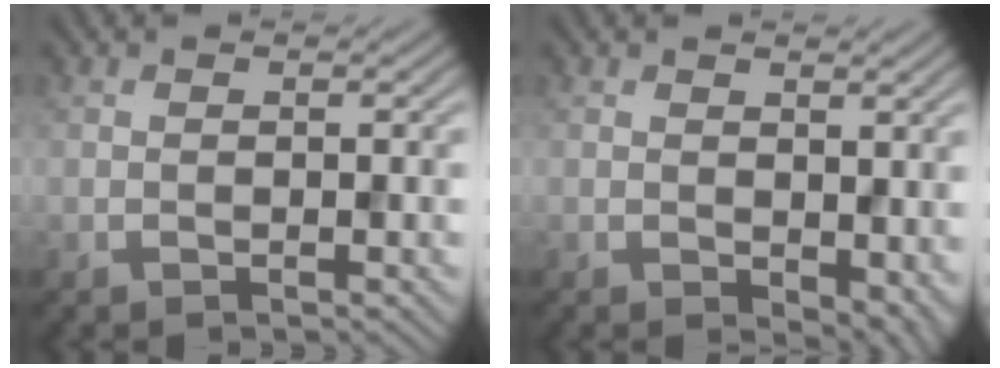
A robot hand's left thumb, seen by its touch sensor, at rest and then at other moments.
{"total": 4.1, "force": [0.0, 2.7, 3.1], "torque": [-0.049, -0.019, 0.008]}